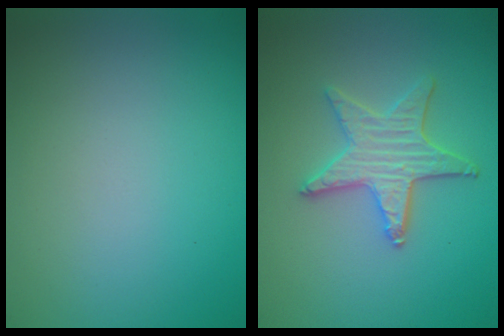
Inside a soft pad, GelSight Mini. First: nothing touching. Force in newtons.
{"total": 3.8, "press": 3.5, "slide": 1.6}